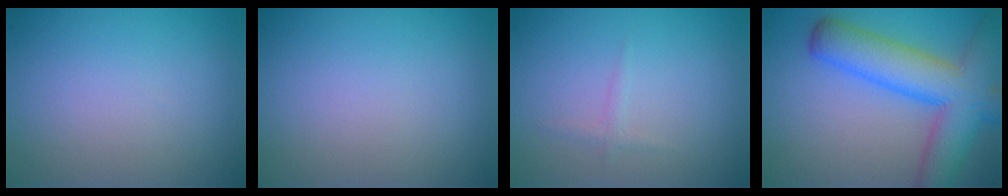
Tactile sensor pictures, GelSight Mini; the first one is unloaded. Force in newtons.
{"total": 0.0}
{"total": 0.7, "press": 0.7, "slide": 0.0}
{"total": 7.7, "press": 7.7, "slide": 0.7}